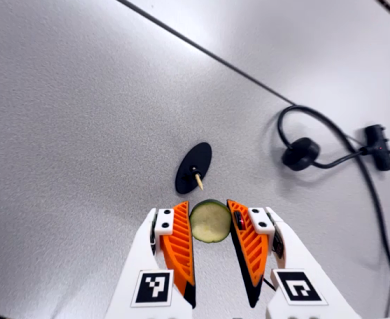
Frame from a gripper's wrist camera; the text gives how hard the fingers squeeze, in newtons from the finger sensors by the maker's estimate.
{"total": 10.3, "left": 10.8, "right": 9.9}